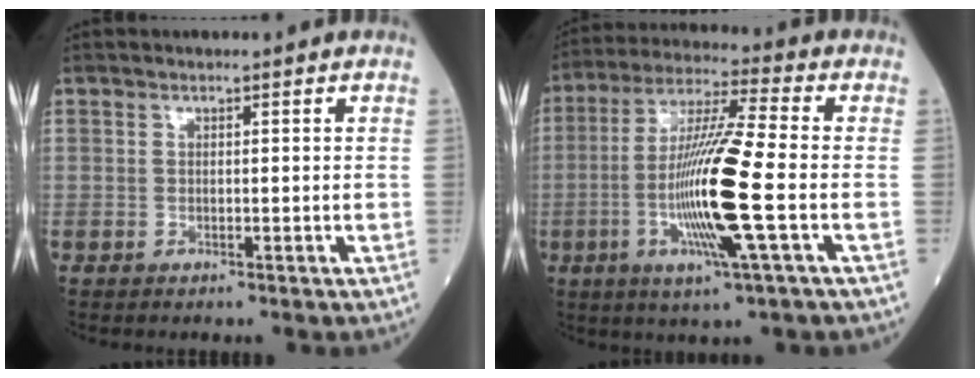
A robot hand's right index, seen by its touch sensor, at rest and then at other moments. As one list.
[{"total": 14.6, "force": [-3.1, -0.3, 14.3], "torque": [-0.286, -0.009, -0.063]}]